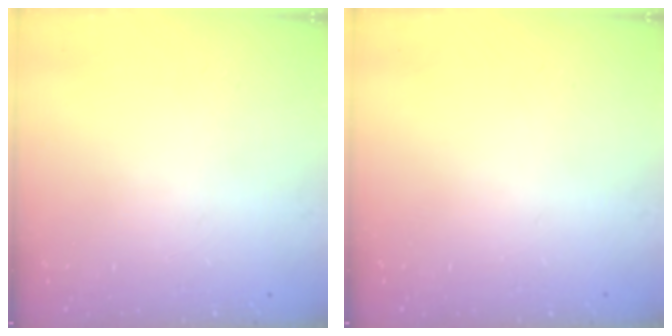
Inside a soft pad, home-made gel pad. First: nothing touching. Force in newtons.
{"total": 0.0}